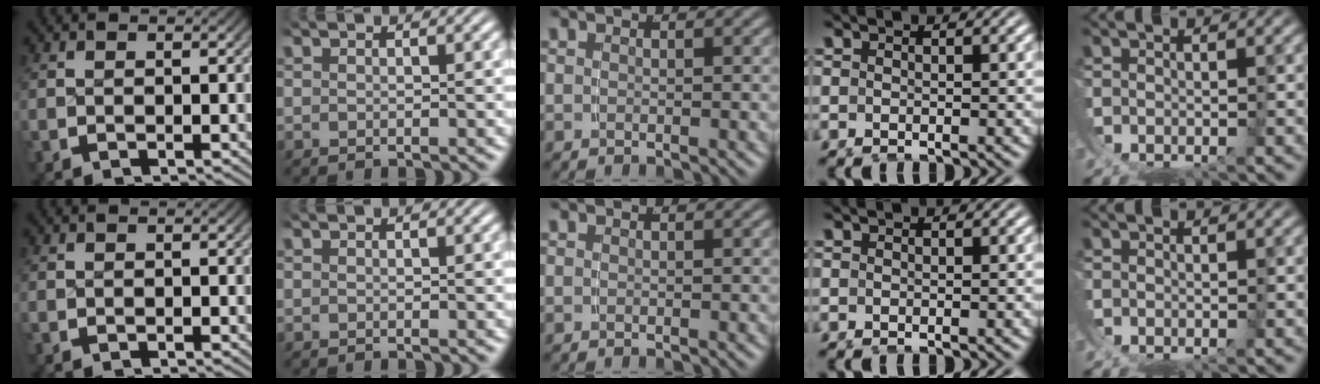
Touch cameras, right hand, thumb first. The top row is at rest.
{}